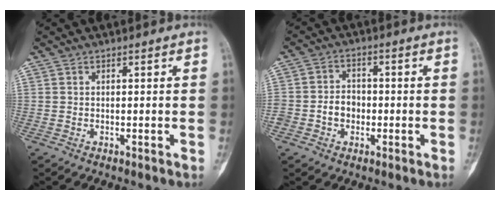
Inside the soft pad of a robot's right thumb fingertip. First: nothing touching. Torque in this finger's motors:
{"motor_torque": [-0.04, -0.23, 0.72, -0.26, 0.04]}